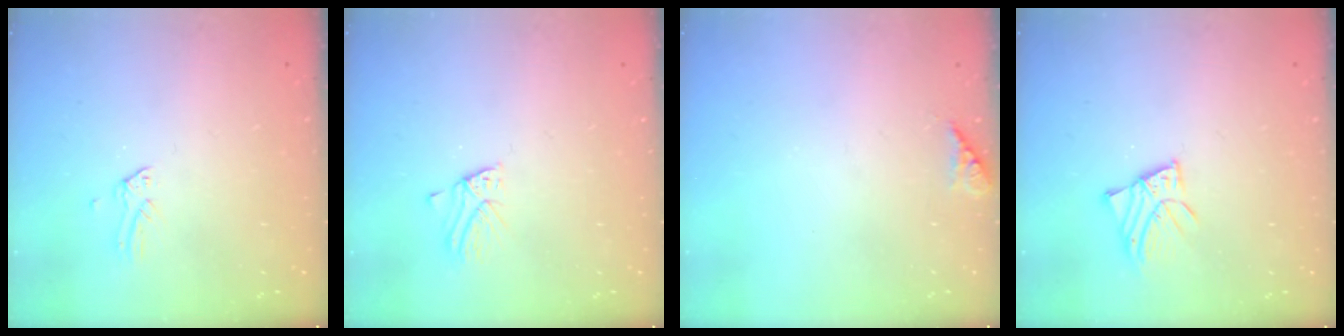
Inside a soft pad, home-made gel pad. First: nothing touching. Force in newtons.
{"total": 2.8, "press": 2.7, "slide": 0.3}
{"total": 7.2, "press": 7.1, "slide": 0.9}
{"total": 3.6, "press": 3.6, "slide": 0.2}